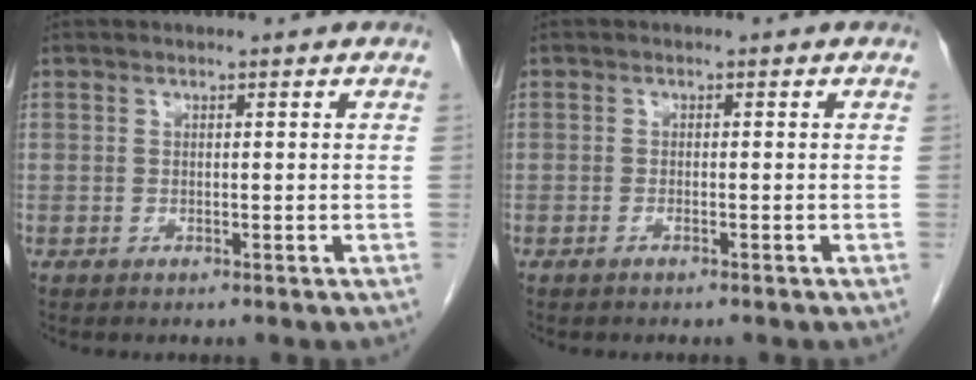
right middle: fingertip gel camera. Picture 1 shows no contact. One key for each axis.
{"total": 0.7, "fx": -0.5, "fy": 0.0, "fz": 0.5, "tx": -0.015, "ty": 0.000, "tz": -0.010}